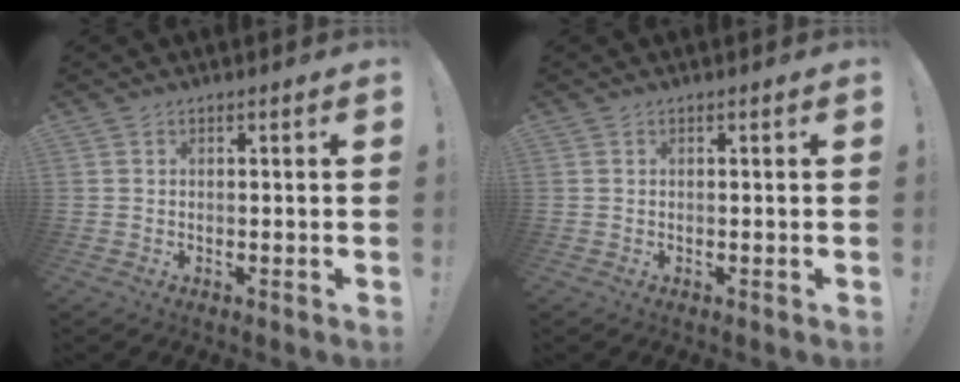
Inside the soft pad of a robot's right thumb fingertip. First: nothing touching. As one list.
[{"total": 0.0}]